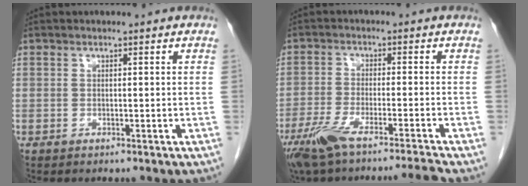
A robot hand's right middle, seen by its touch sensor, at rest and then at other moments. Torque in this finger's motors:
{"motor_torque": [-0.07, -0.34, 0.10, 0.04]}